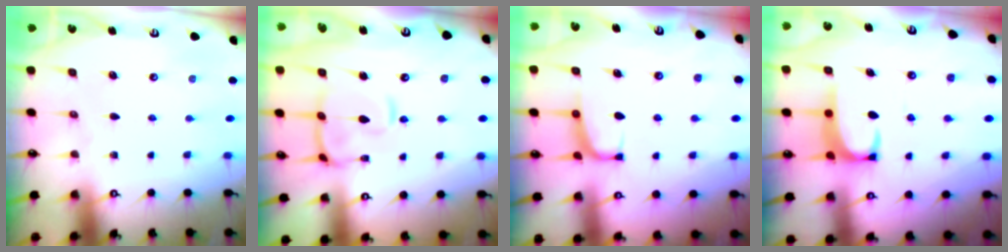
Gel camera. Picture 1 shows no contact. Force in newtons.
{"total": 5.2, "press": 5.1, "slide": 1.0}
{"total": 1.5, "press": 1.3, "slide": 0.7}
{"total": 1.6, "press": 1.6, "slide": 0.4}